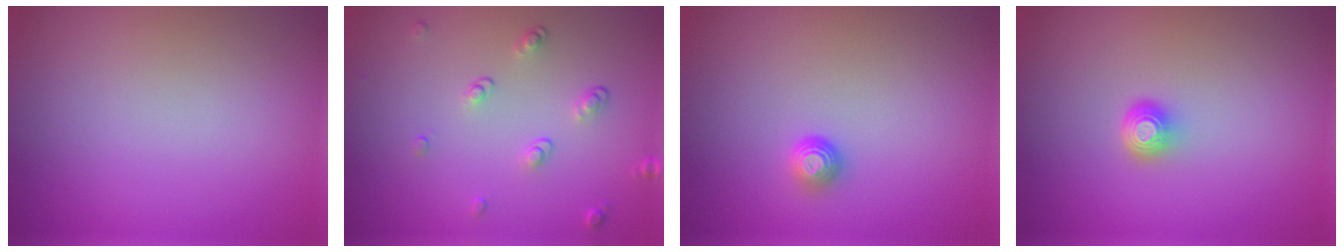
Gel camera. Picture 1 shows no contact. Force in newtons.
{"total": 1.8, "press": 1.3, "slide": 1.2}
{"total": 1.2, "press": 0.9, "slide": 0.8}
{"total": 1.6, "press": 1.2, "slide": 1.1}